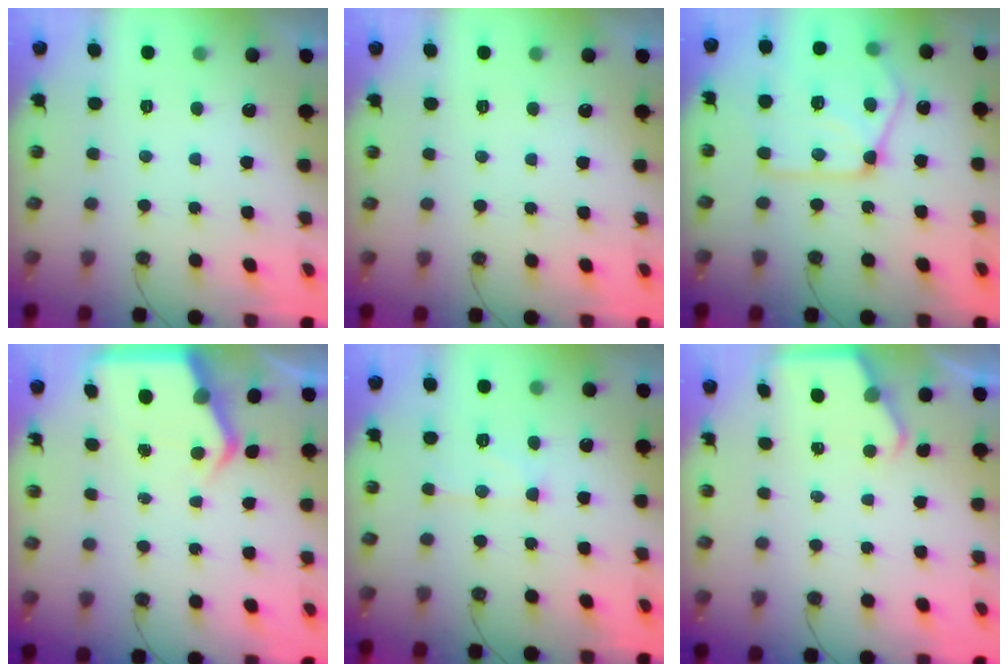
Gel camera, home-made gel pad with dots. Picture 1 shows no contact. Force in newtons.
{"total": 0.0}
{"total": 18.4, "press": 18.2, "slide": 2.3}
{"total": 5.5, "press": 5.4, "slide": 0.4}
{"total": 10.5, "press": 10.5, "slide": 1.0}
{"total": 3.0, "press": 2.9, "slide": 0.5}